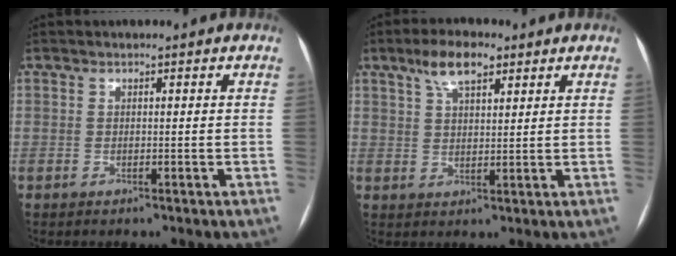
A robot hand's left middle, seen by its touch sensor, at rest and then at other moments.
{"total": 6.0, "force": [3.8, 2.2, 4.2], "torque": [-0.081, 0.015, 0.067]}